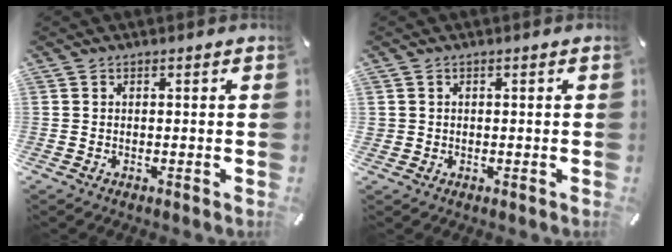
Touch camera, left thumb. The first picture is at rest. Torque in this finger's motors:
{"motor_torque": [0.48, 0.48, 0.42, 0.24, 0.09]}